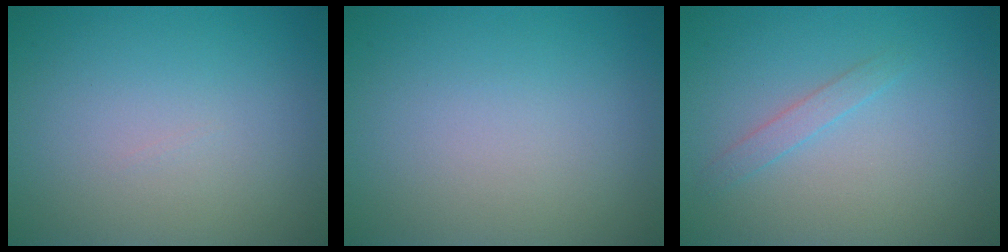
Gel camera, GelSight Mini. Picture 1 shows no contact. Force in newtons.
{"total": 0.0}
{"total": 1.2, "press": 1.2, "slide": 0.1}